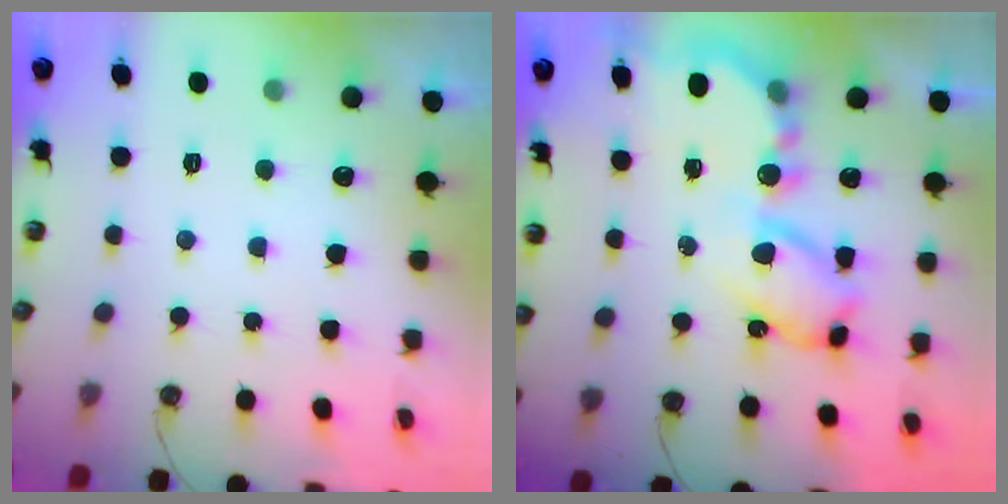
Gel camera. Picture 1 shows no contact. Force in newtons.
{"total": 13.0, "press": 13.0, "slide": 0.9}